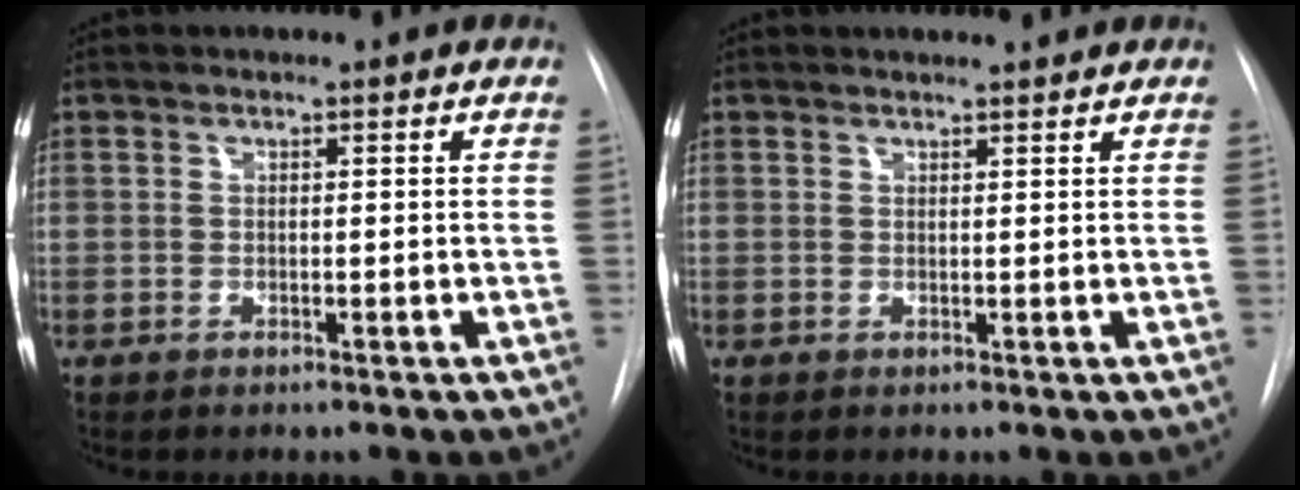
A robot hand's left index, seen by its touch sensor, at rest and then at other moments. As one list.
[{"total": 3.1, "force": [3.0, 0.1, 0.8], "torque": [-0.014, 0.012, 0.038]}]